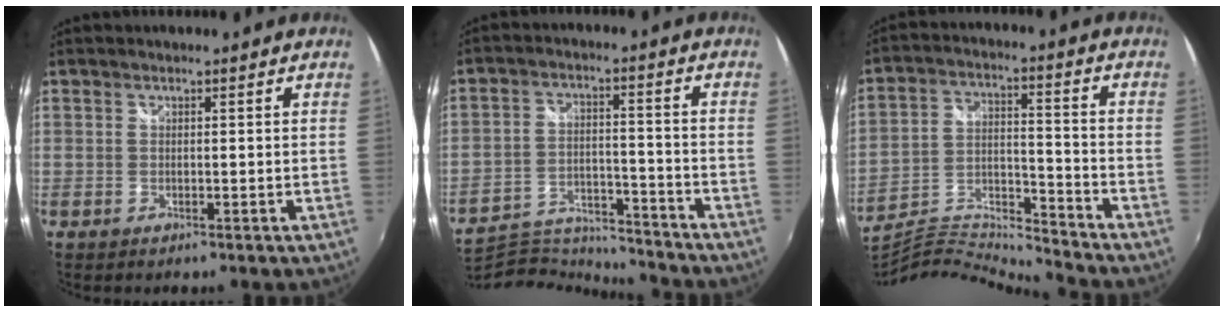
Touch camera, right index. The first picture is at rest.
{"total": 19.5, "force": [-18.4, 3.2, 5.8], "torque": [-0.124, -0.012, -0.288]}
{"total": 11.8, "force": [-11.6, -1.0, 1.8], "torque": [-0.045, 0.004, -0.227]}